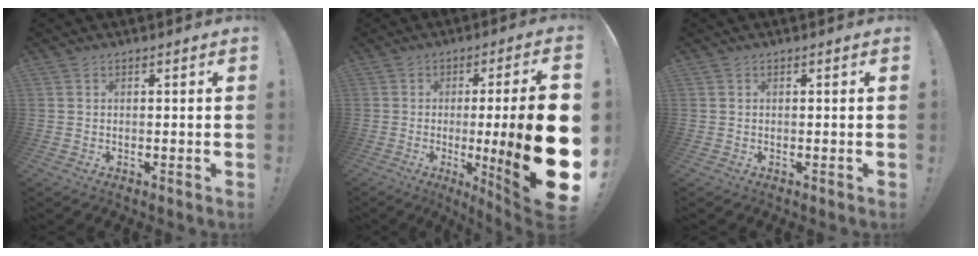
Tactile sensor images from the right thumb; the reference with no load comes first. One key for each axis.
{"total": 23.5, "fx": -3.0, "fy": 1.4, "fz": 23.2, "tx": -0.353, "ty": -0.016, "tz": -0.039}
{"total": 0.0}